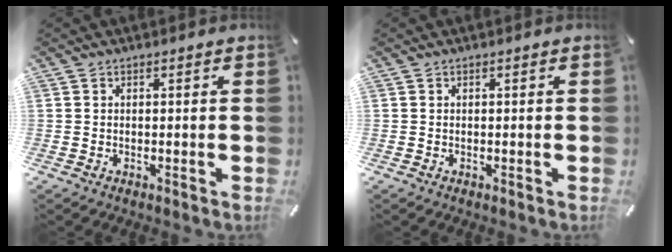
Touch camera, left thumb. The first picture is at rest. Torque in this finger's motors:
{"motor_torque": [0.00, 0.00, 0.00, 0.00, 0.00]}